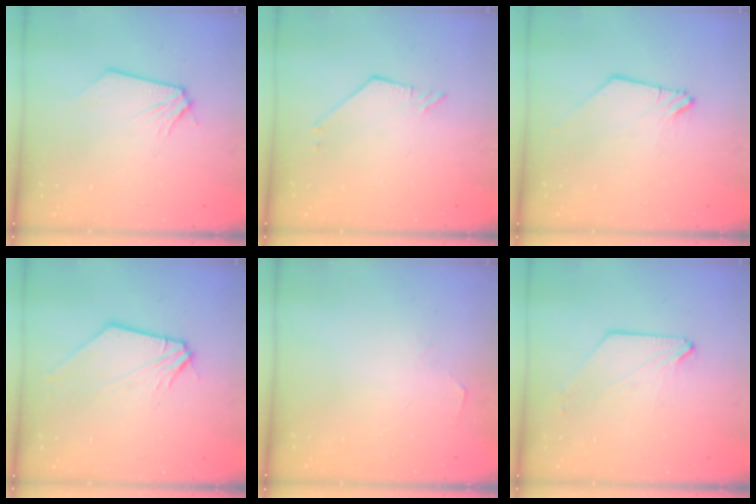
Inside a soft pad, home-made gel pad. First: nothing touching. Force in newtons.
{"total": 2.2, "press": 2.2, "slide": 0.4}
{"total": 0.0}
{"total": 5.7, "press": 5.6, "slide": 0.9}
{"total": 1.9, "press": 1.9, "slide": 0.3}
{"total": 0.7, "press": 0.7, "slide": 0.1}